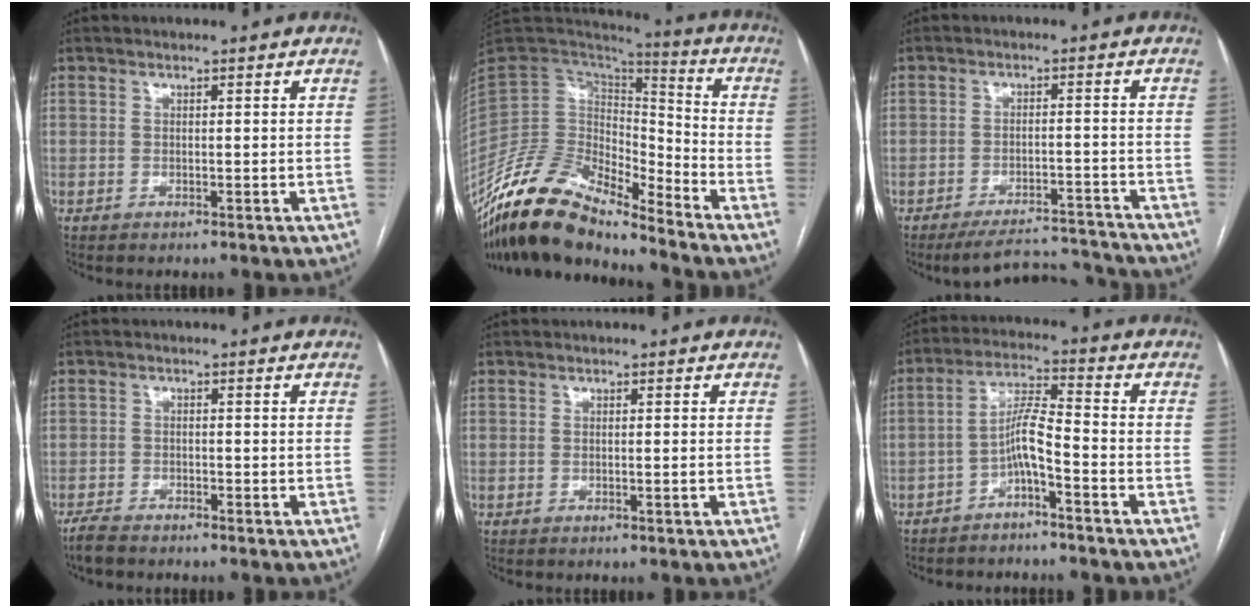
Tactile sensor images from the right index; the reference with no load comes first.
{"total": 17.0, "force": [-14.1, 5.0, 8.1], "torque": [-0.146, 0.033, -0.263]}
{"total": 9.1, "force": [-8.9, 1.5, 0.6], "torque": [0.006, 0.018, -0.126]}
{"total": 2.7, "force": [-2.5, 0.7, 0.9], "torque": [-0.021, -0.006, -0.045]}
{"total": 0.6, "force": [-0.1, -0.2, 0.6], "torque": [-0.011, -0.001, -0.002]}
{"total": 5.8, "force": [-2.9, 0.5, 5.0], "torque": [-0.099, 0.019, -0.055]}